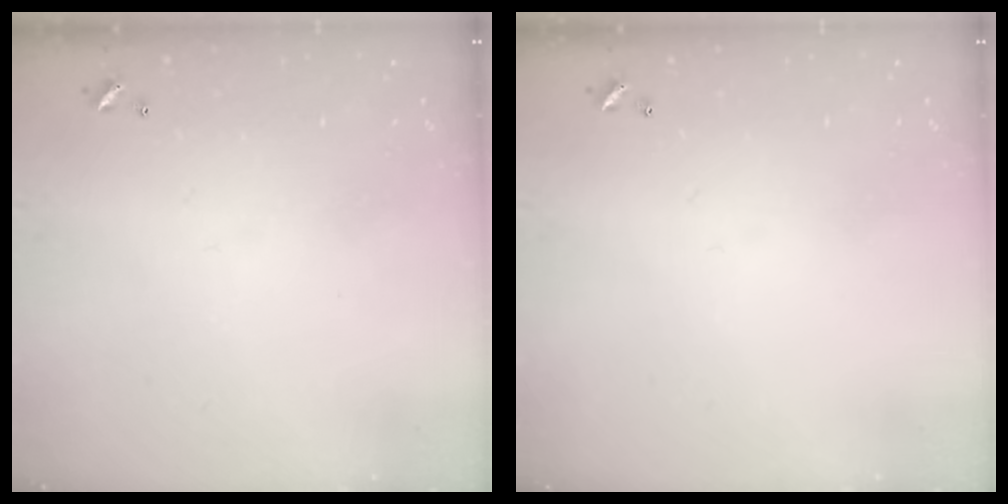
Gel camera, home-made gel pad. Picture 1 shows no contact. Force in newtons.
{"total": 0.0}